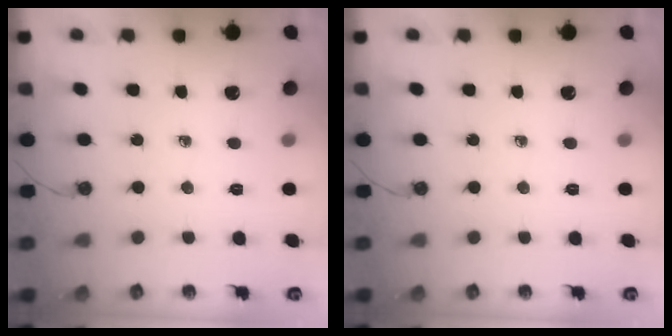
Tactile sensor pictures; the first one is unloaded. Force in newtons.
{"total": 0.0}